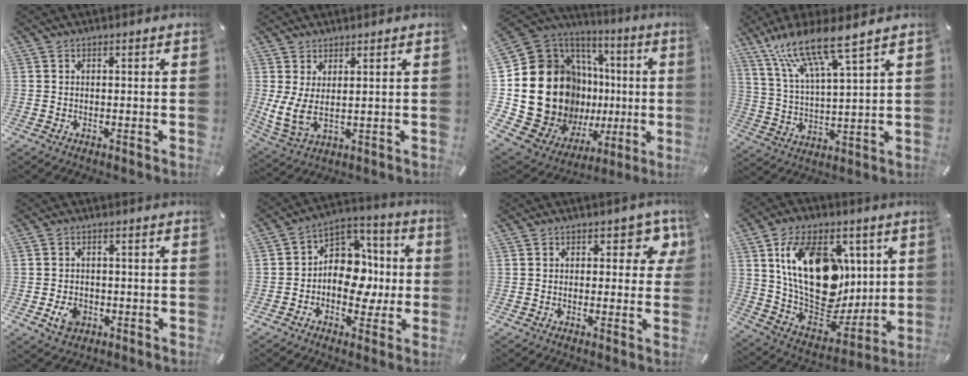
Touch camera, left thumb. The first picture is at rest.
{"total": 6.5, "force": [1.9, 3.2, 5.3], "torque": [-0.134, -0.021, 0.035]}
{"total": 27.8, "force": [-0.8, 20.1, 19.2], "torque": [-0.346, -0.056, 0.044]}
{"total": 13.2, "force": [10.3, 1.6, 8.1], "torque": [-0.186, -0.046, 0.180]}
{"total": 4.6, "force": [-1.5, 3.5, 2.6], "torque": [-0.048, 0.000, -0.029]}
{"total": 12.2, "force": [-1.3, 10.2, 6.5], "torque": [-0.106, -0.002, -0.018]}
{"total": 6.6, "force": [2.2, 4.0, 4.7], "torque": [-0.041, -0.005, 0.030]}
{"total": 23.3, "force": [6.5, 15.2, 16.5], "torque": [-0.301, -0.030, 0.117]}